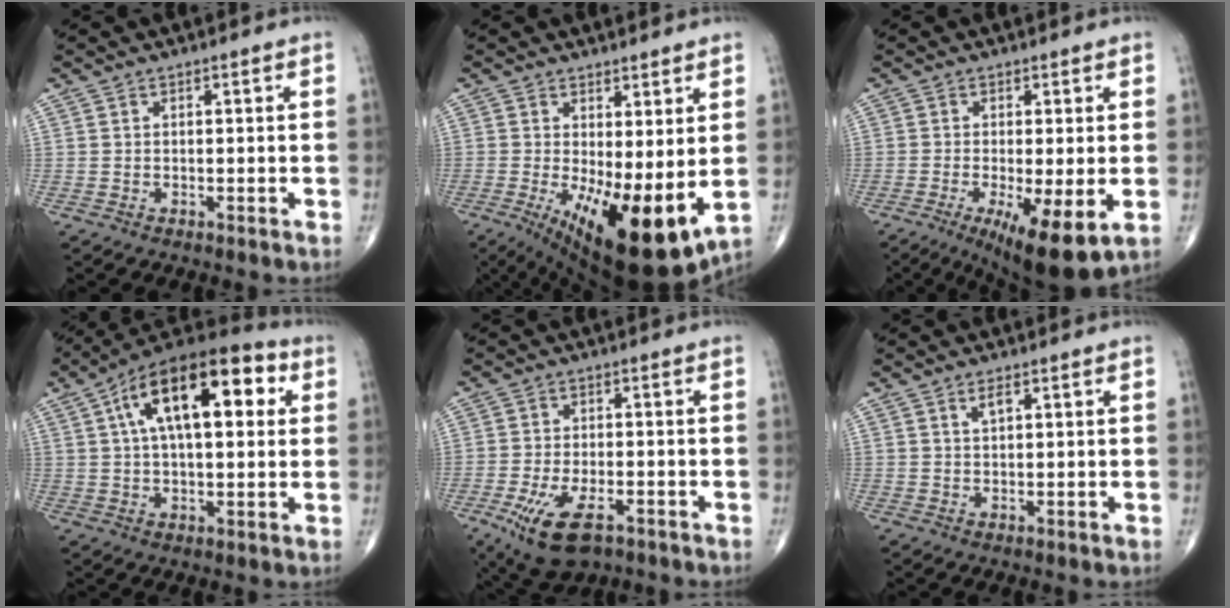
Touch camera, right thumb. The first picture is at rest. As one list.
[{"total": 15.2, "force": [-1.6, 5.4, 14.2], "torque": [-0.230, -0.035, -0.004]}, {"total": 11.1, "force": [-3.6, 2.9, 10.1], "torque": [-0.167, -0.023, -0.050]}, {"total": 20.6, "force": [6.1, 9.5, 17.3], "torque": [-0.261, 0.025, 0.089]}, {"total": 10.8, "force": [-5.4, 5.0, 7.9], "torque": [-0.151, 0.005, -0.085]}, {"total": 1.8, "force": [0.9, 0.8, 1.4], "torque": [-0.025, -0.003, 0.016]}]